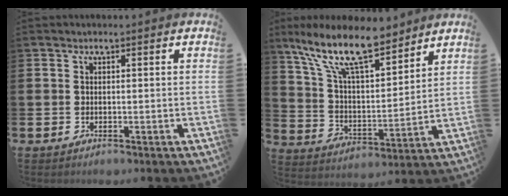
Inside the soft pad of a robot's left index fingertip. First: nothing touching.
{"total": 13.2, "force": [10.4, 4.0, 7.1], "torque": [-0.158, -0.051, 0.182]}